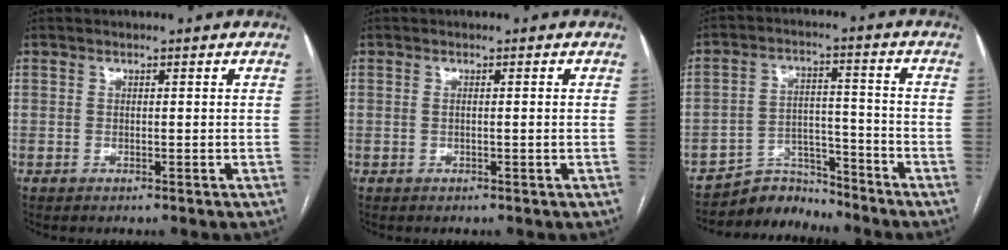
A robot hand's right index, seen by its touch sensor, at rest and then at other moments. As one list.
[{"total": 0.8, "force": [-0.1, -0.1, 0.8], "torque": [-0.014, 0.001, 0.001]}, {"total": 6.7, "force": [-6.4, 1.7, -1.0], "torque": [0.025, 0.024, -0.111]}]